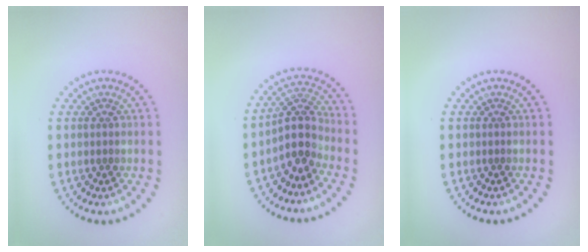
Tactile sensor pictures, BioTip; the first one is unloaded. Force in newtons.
{"total": 3.5, "press": 2.7, "slide": 2.2}
{"total": 0.0}